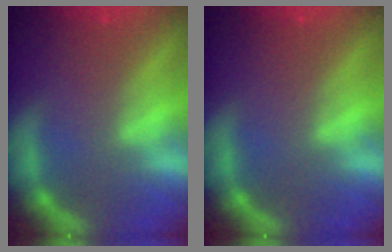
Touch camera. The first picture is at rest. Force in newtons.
{"total": 0.0}